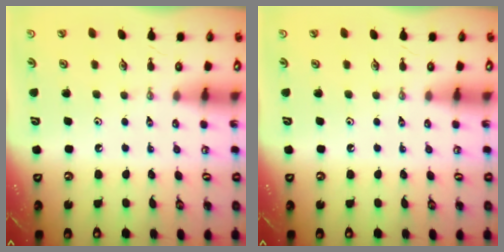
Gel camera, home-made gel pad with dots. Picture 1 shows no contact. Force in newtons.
{"total": 0.0}